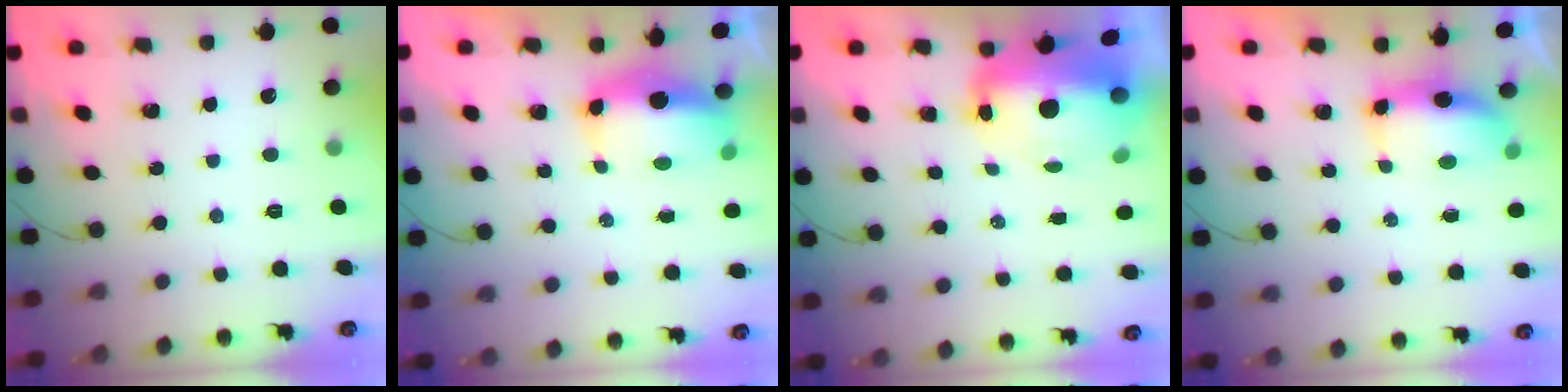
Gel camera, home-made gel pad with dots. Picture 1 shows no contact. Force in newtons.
{"total": 15.0, "press": 10.8, "slide": 10.3}
{"total": 14.6, "press": 10.5, "slide": 10.1}
{"total": 7.4, "press": 7.1, "slide": 2.1}